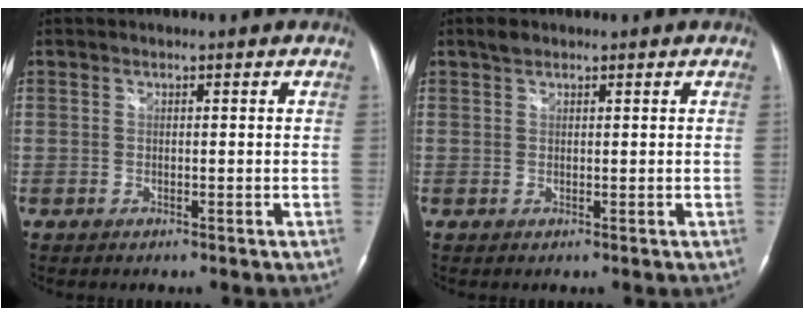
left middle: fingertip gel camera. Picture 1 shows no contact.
{"total": 1.3, "force": [1.0, 0.6, 0.5], "torque": [-0.014, 0.009, 0.019]}